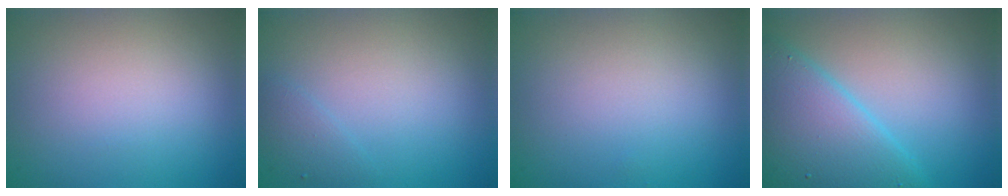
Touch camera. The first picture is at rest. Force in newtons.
{"total": 1.2, "press": 1.2, "slide": 0.1}
{"total": 0.0}
{"total": 7.6, "press": 7.5, "slide": 0.4}